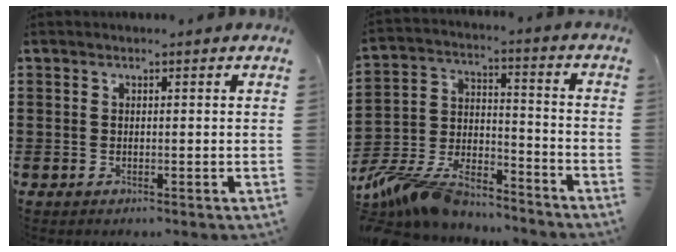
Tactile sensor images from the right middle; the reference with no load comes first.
{"total": 11.2, "force": [-10.2, 2.3, 3.9], "torque": [-0.094, 0.014, -0.209]}